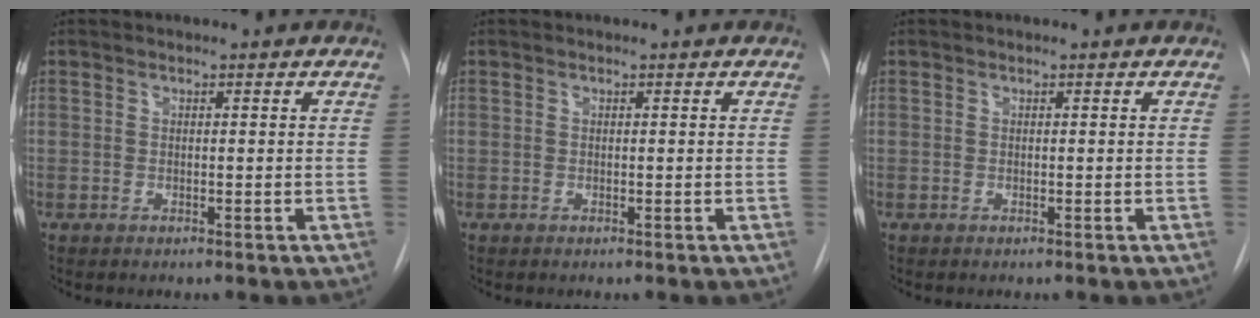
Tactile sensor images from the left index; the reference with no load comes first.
{"total": 0.0}
{"total": 0.0}